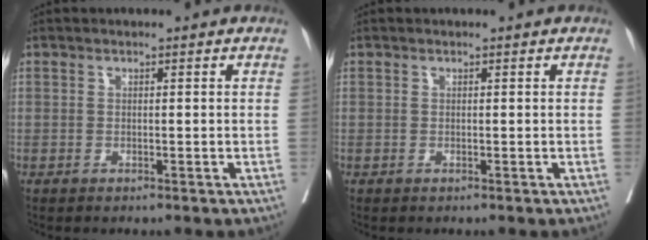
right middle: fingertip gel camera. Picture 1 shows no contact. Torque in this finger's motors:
{"motor_torque": [0.00, 0.00, -0.03, 0.00]}